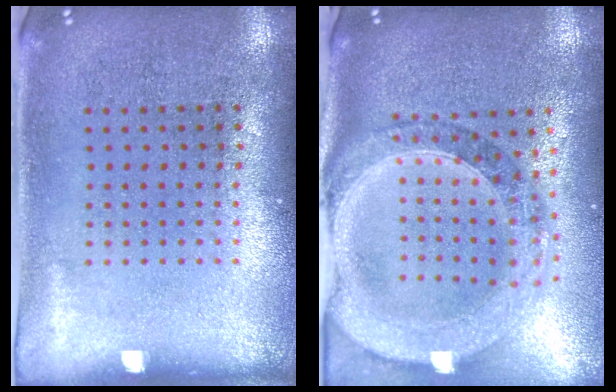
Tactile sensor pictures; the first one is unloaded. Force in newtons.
{"total": 1.9, "press": 1.8, "slide": 0.7}